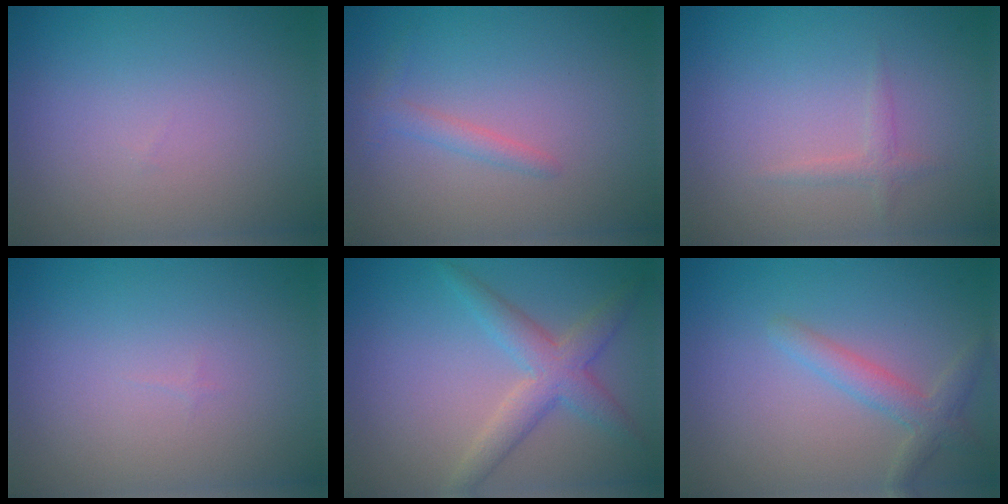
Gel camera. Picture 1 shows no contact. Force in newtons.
{"total": 1.3, "press": 1.3, "slide": 0.1}
{"total": 1.1, "press": 1.1, "slide": 0.0}
{"total": 0.0}
{"total": 3.8, "press": 3.8, "slide": 0.0}
{"total": 2.5, "press": 2.5, "slide": 0.1}